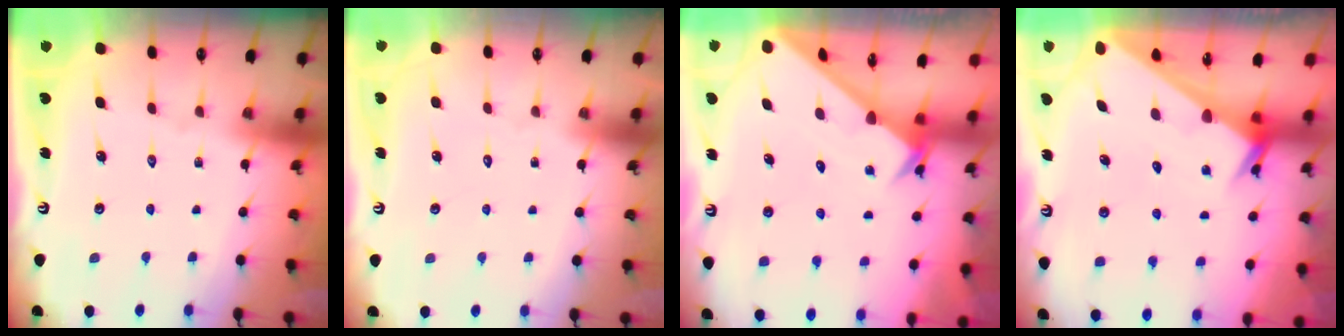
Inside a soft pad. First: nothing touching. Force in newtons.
{"total": 1.6, "press": 1.6, "slide": 0.1}
{"total": 2.2, "press": 2.2, "slide": 0.2}
{"total": 2.2, "press": 2.2, "slide": 0.1}